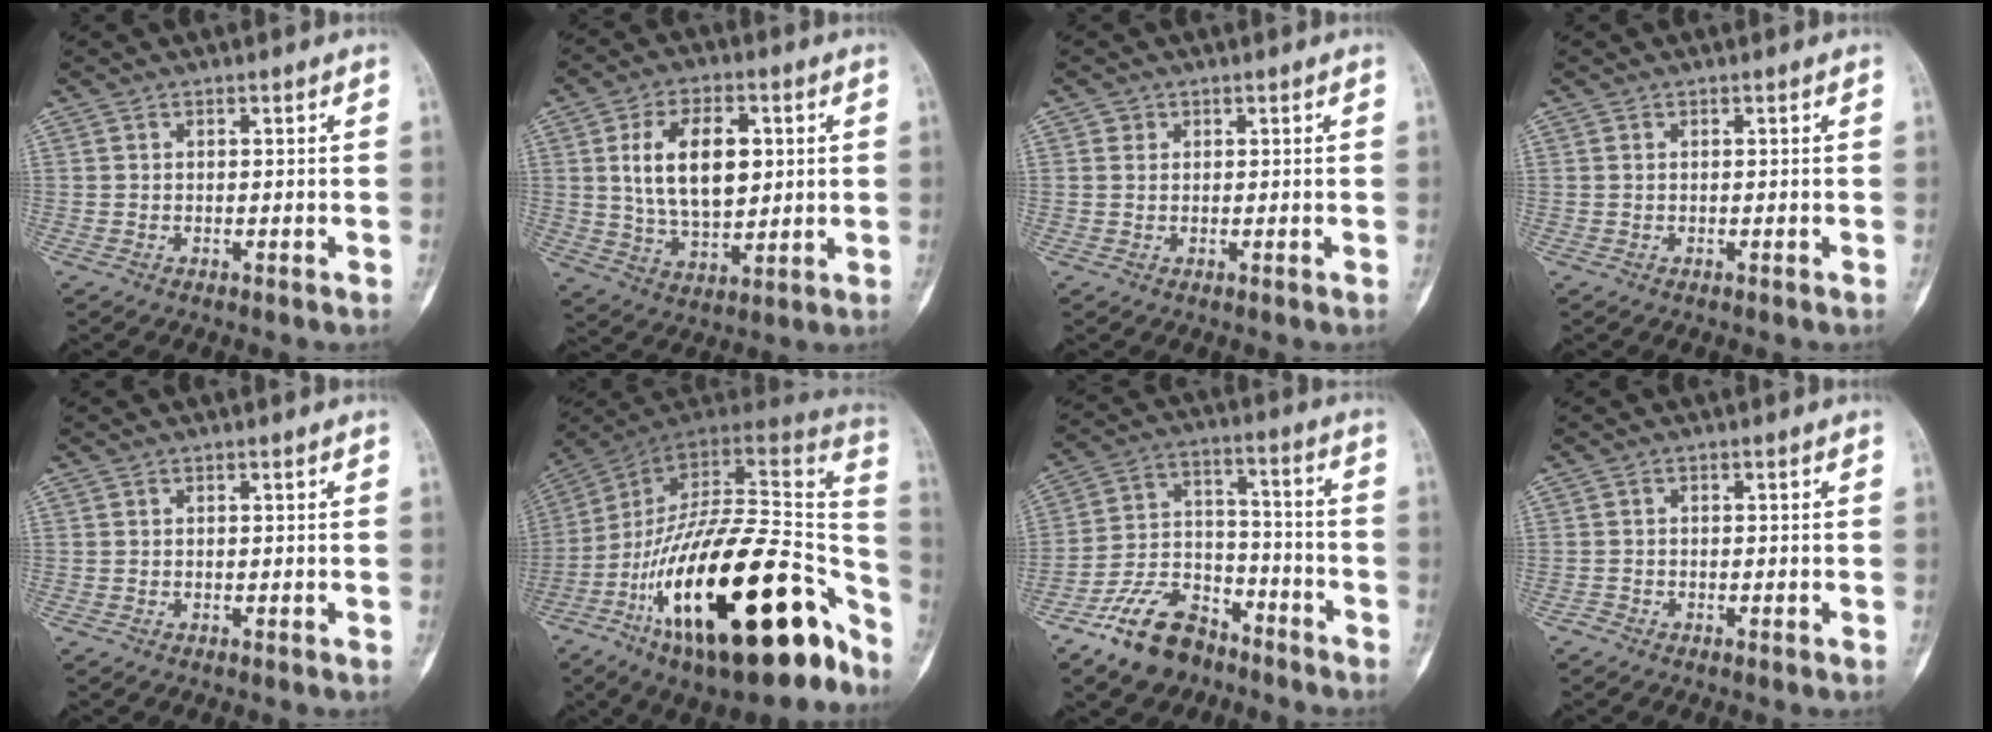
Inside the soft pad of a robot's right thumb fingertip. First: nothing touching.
{"total": 14.5, "force": [2.7, 8.4, 11.5], "torque": [-0.171, -0.008, 0.053]}
{"total": 1.4, "force": [0.5, 1.2, 0.4], "torque": [-0.001, -0.001, 0.008]}
{"total": 0.0}
{"total": 0.0}
{"total": 34.3, "force": [-15.6, 13.5, 27.4], "torque": [-0.358, 0.075, -0.246]}
{"total": 13.9, "force": [-9.7, 7.8, 6.3], "torque": [-0.096, 0.081, -0.176]}
{"total": 0.9, "force": [-0.8, 0.3, 0.2], "torque": [-0.002, 0.000, -0.017]}